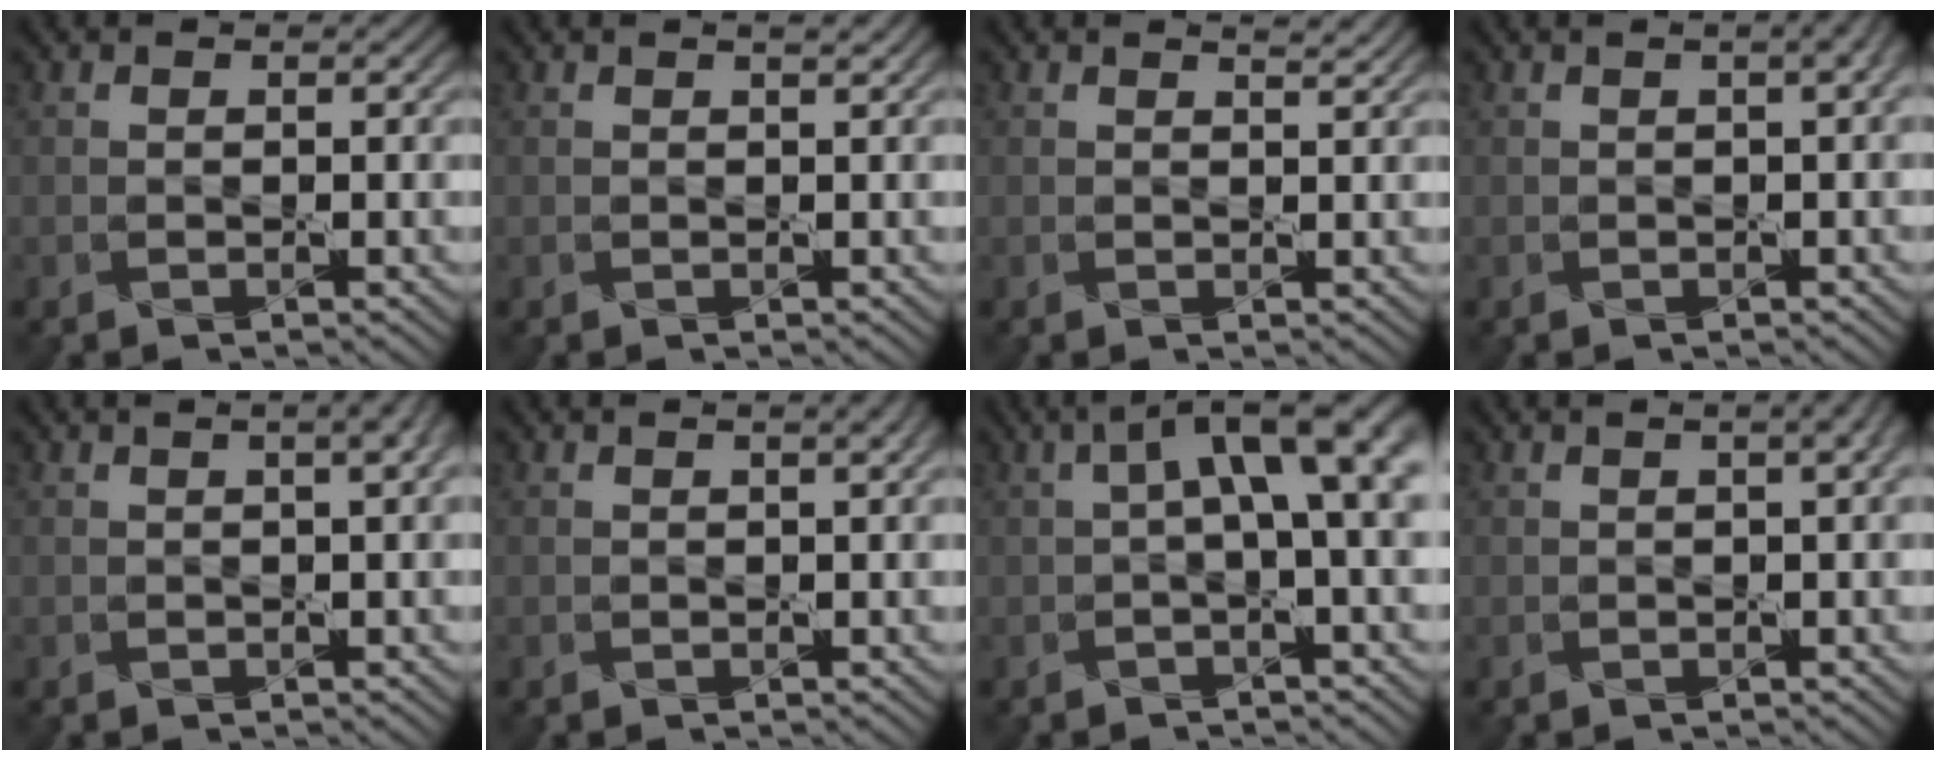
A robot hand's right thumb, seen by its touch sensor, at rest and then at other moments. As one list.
[{"total": 0.9, "force": [0.7, 0.1, 0.6], "torque": [-0.016, 0.001, 0.009]}, {"total": 1.4, "force": [1.3, 0.2, 0.6], "torque": [-0.012, -0.003, 0.015]}, {"total": 2.7, "force": [0.8, 0.9, 2.4], "torque": [-0.027, 0.011, 0.003]}, {"total": 3.5, "force": [1.2, 1.3, 3.1], "torque": [-0.029, 0.014, 0.001]}, {"total": 1.4, "force": [0.6, 0.3, 1.3], "torque": [-0.019, 0.004, 0.004]}, {"total": 7.7, "force": [1.4, 2.1, 7.3], "torque": [-0.106, 0.022, 0.017]}, {"total": 2.8, "force": [0.9, 0.9, 2.5], "torque": [-0.027, 0.010, 0.005]}]